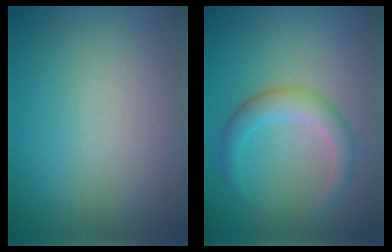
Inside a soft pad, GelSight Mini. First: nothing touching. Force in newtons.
{"total": 2.7, "press": 2.7, "slide": 0.1}